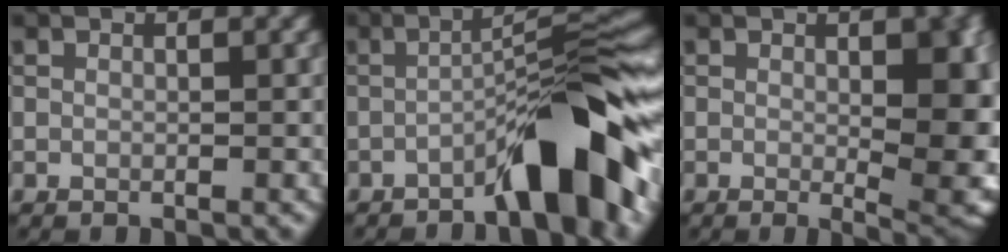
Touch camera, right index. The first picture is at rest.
{"total": 8.6, "force": [-4.6, 1.3, 7.1], "torque": [-0.096, 0.029, -0.080]}
{"total": 8.9, "force": [0.0, 3.1, 8.3], "torque": [-0.095, -0.007, 0.006]}